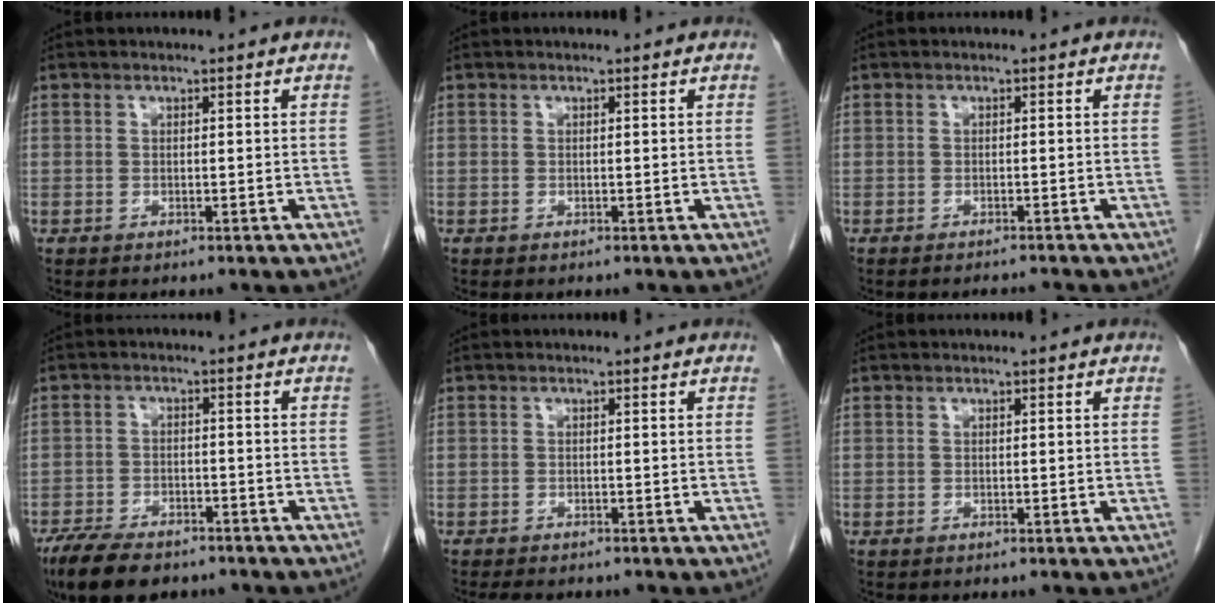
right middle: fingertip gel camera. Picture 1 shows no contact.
{"total": 0.0}
{"total": 2.0, "force": [-2.0, -0.1, 0.3], "torque": [-0.001, -0.005, -0.024]}
{"total": 9.7, "force": [-7.5, 3.8, 4.9], "torque": [-0.085, -0.010, -0.122]}
{"total": 4.3, "force": [-3.7, 1.3, 1.7], "torque": [-0.026, -0.007, -0.049]}
{"total": 0.0}